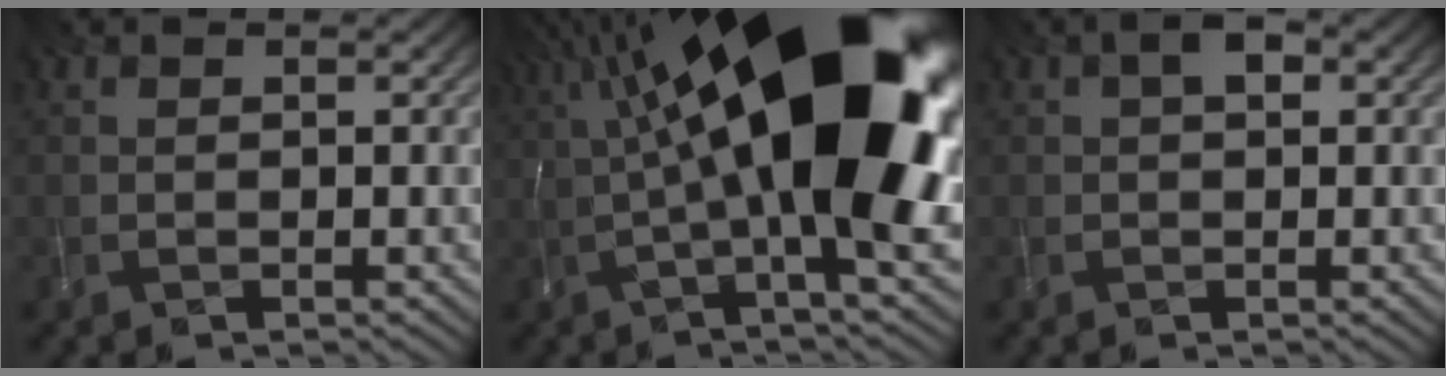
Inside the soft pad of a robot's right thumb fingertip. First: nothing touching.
{"total": 20.6, "force": [3.9, 6.6, 19.1], "torque": [-0.312, 0.035, 0.064]}
{"total": 2.3, "force": [0.7, 1.2, 1.8], "torque": [-0.034, 0.010, 0.010]}